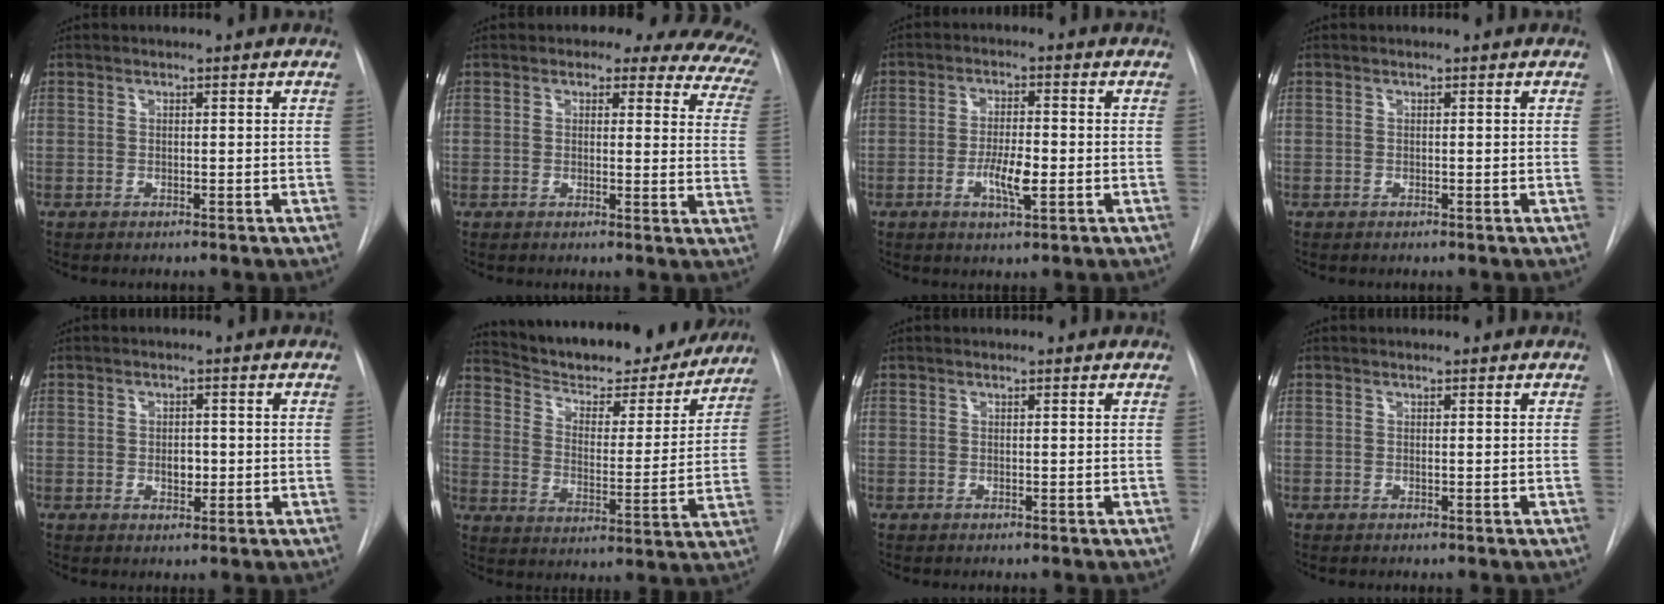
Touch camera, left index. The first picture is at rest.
{"total": 14.8, "force": [10.9, 5.8, 8.2], "torque": [-0.077, -0.006, 0.093]}
{"total": 5.3, "force": [-1.4, 1.3, 5.0], "torque": [-0.092, -0.003, -0.024]}
{"total": 0.0}
{"total": 2.4, "force": [-0.2, 1.5, 1.9], "torque": [-0.028, 0.000, 0.000]}
{"total": 23.3, "force": [21.2, 5.1, 8.0], "torque": [-0.124, -0.022, 0.292]}
{"total": 0.7, "force": [0.6, 0.1, 0.1], "torque": [-0.005, 0.004, 0.007]}
{"total": 0.0}